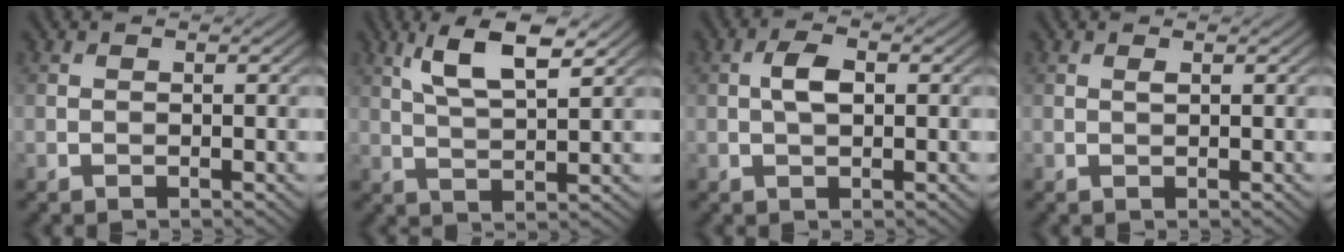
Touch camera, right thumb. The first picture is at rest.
{"total": 7.5, "force": [4.1, 2.0, 5.9], "torque": [-0.119, 0.005, 0.080]}
{"total": 3.0, "force": [0.3, 1.5, 2.6], "torque": [-0.053, 0.007, 0.002]}
{"total": 0.5, "force": [0.3, 0.1, 0.4], "torque": [-0.010, 0.000, 0.005]}